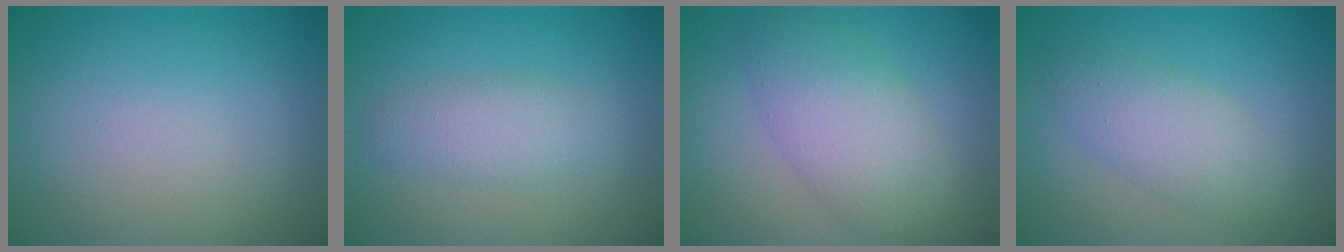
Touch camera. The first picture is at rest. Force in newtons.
{"total": 2.7, "press": 2.7, "slide": 0.1}
{"total": 5.6, "press": 5.6, "slide": 0.2}
{"total": 3.4, "press": 3.4, "slide": 0.2}